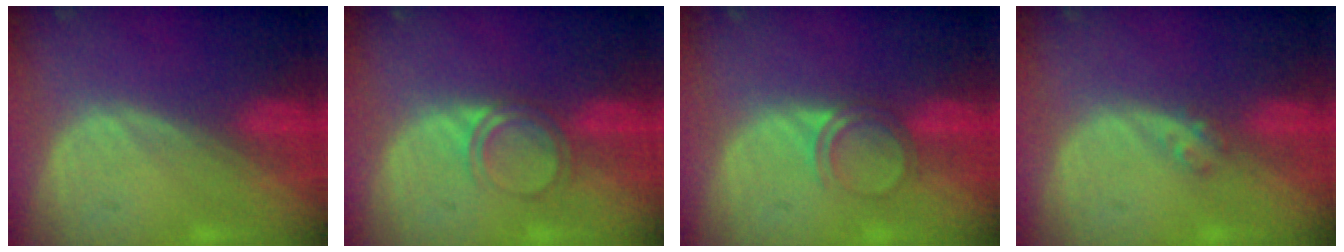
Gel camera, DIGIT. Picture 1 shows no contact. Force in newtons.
{"total": 3.0, "press": 3.0, "slide": 0.3}
{"total": 3.2, "press": 2.9, "slide": 1.2}
{"total": 1.6, "press": 1.4, "slide": 0.8}